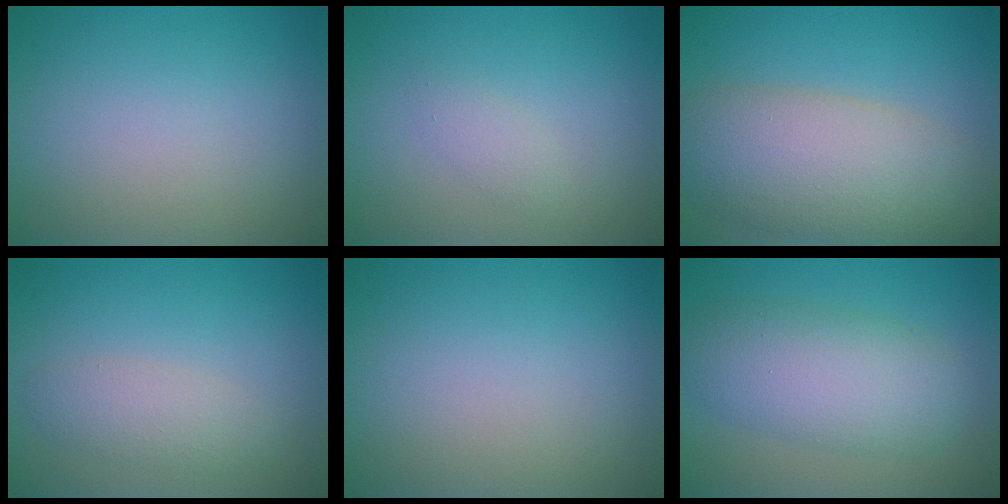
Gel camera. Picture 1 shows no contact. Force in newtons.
{"total": 1.2, "press": 1.2, "slide": 0.0}
{"total": 9.0, "press": 9.0, "slide": 0.7}
{"total": 2.4, "press": 2.4, "slide": 0.1}
{"total": 0.0}
{"total": 6.6, "press": 6.6, "slide": 0.1}